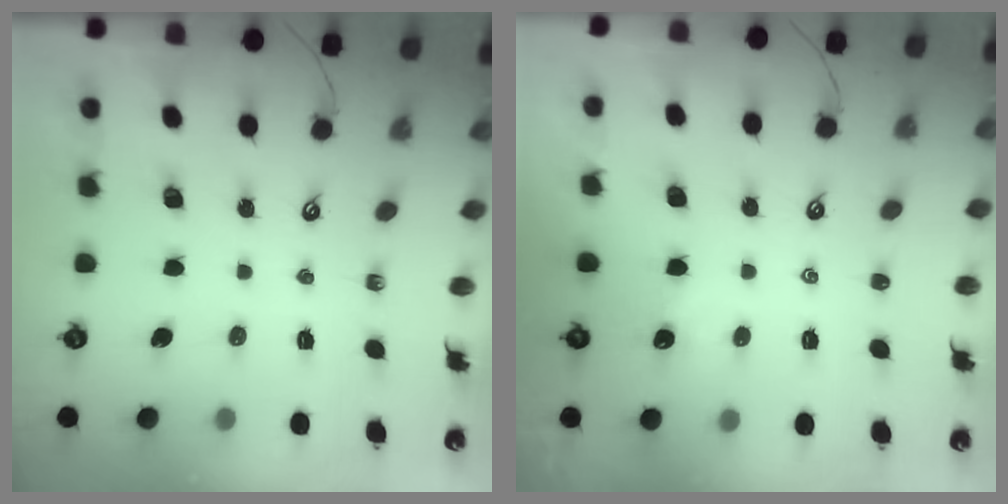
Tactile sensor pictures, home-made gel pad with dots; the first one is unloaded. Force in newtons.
{"total": 0.6, "press": 0.5, "slide": 0.3}